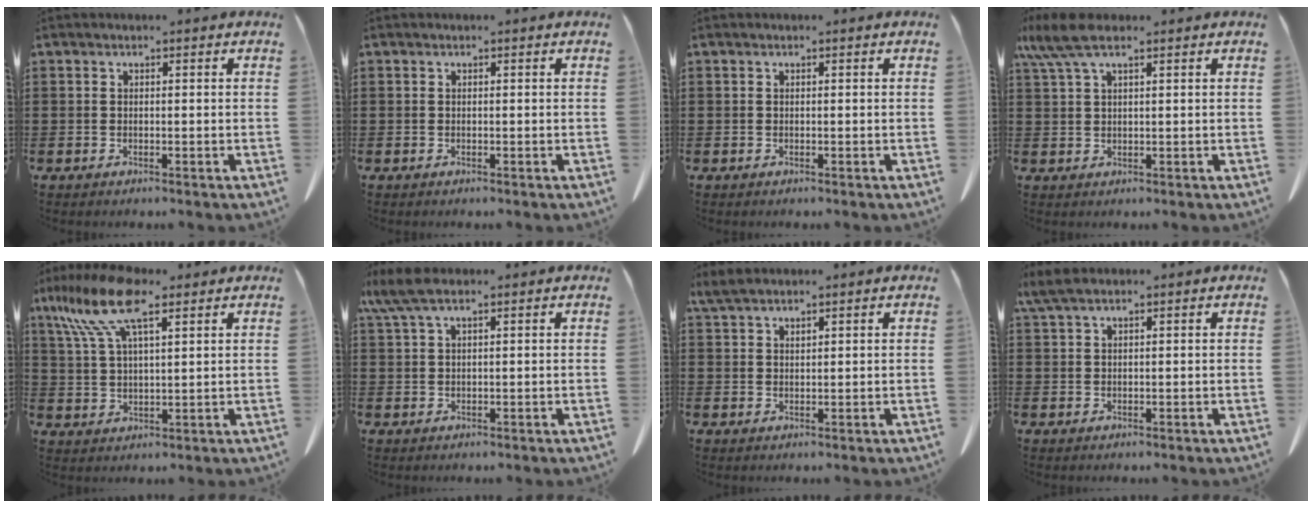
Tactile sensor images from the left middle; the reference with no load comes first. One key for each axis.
{"total": 0.0}
{"total": 0.0}
{"total": 5.9, "fx": 3.5, "fy": 1.6, "fz": 4.5, "tx": -0.109, "ty": -0.004, "tz": 0.060}
{"total": 11.4, "fx": 7.0, "fy": 3.7, "fz": 8.3, "tx": -0.191, "ty": -0.007, "tz": 0.122}
{"total": 4.7, "fx": 2.8, "fy": 1.2, "fz": 3.6, "tx": -0.090, "ty": -0.003, "tz": 0.047}
{"total": 2.7, "fx": 2.3, "fy": 0.5, "fz": 1.2, "tx": -0.029, "ty": 0.002, "tz": 0.044}
{"total": 2.9, "fx": 1.9, "fy": 0.6, "fz": 2.0, "tx": -0.043, "ty": 0.002, "tz": 0.035}